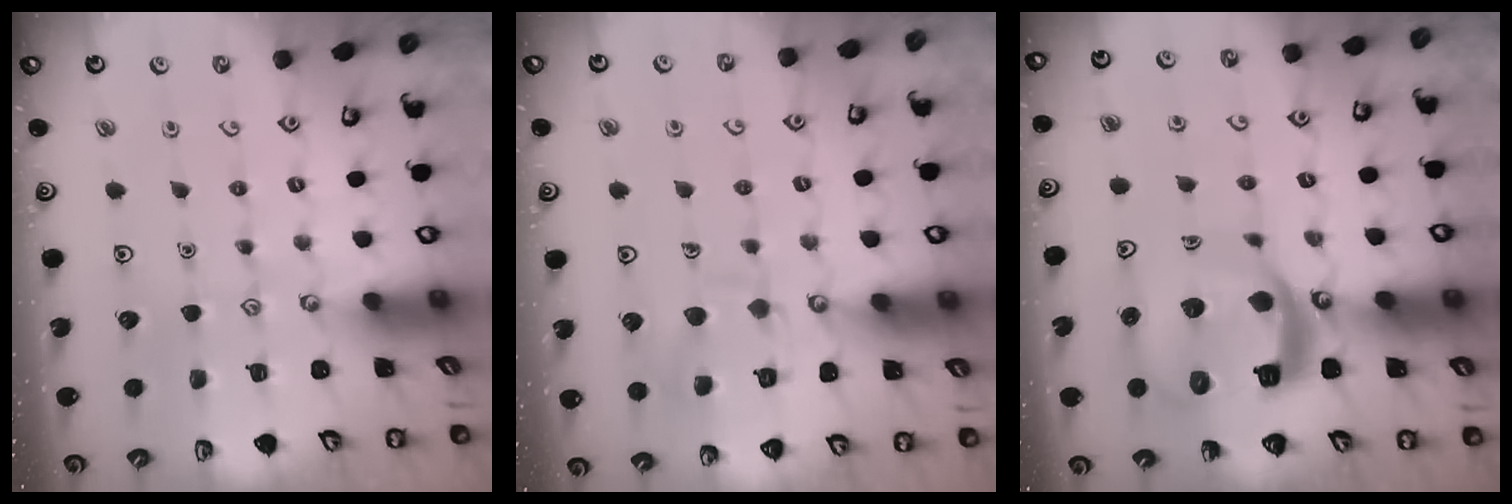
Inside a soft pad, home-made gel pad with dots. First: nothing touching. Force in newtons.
{"total": 10.4, "press": 10.3, "slide": 0.8}
{"total": 15.7, "press": 15.6, "slide": 1.7}